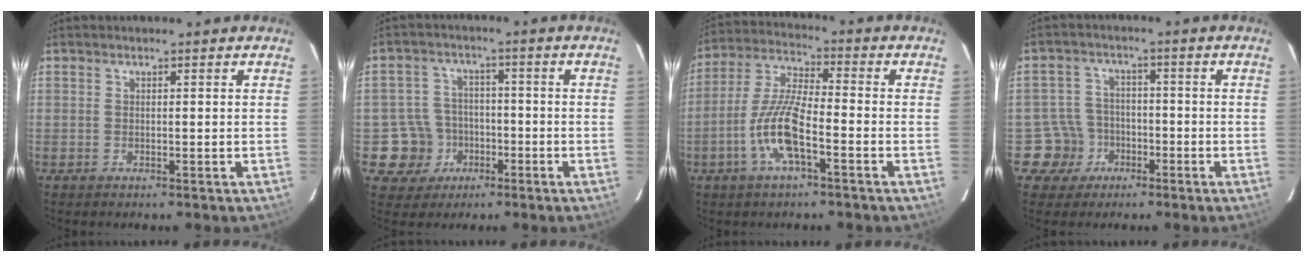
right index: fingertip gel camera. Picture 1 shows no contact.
{"total": 7.7, "force": [-2.9, 7.1, 0.4], "torque": [-0.031, 0.026, -0.041]}
{"total": 10.8, "force": [-4.4, 2.4, 9.5], "torque": [-0.203, 0.000, -0.087]}
{"total": 6.3, "force": [-2.9, 5.5, -0.2], "torque": [-0.014, 0.027, -0.049]}